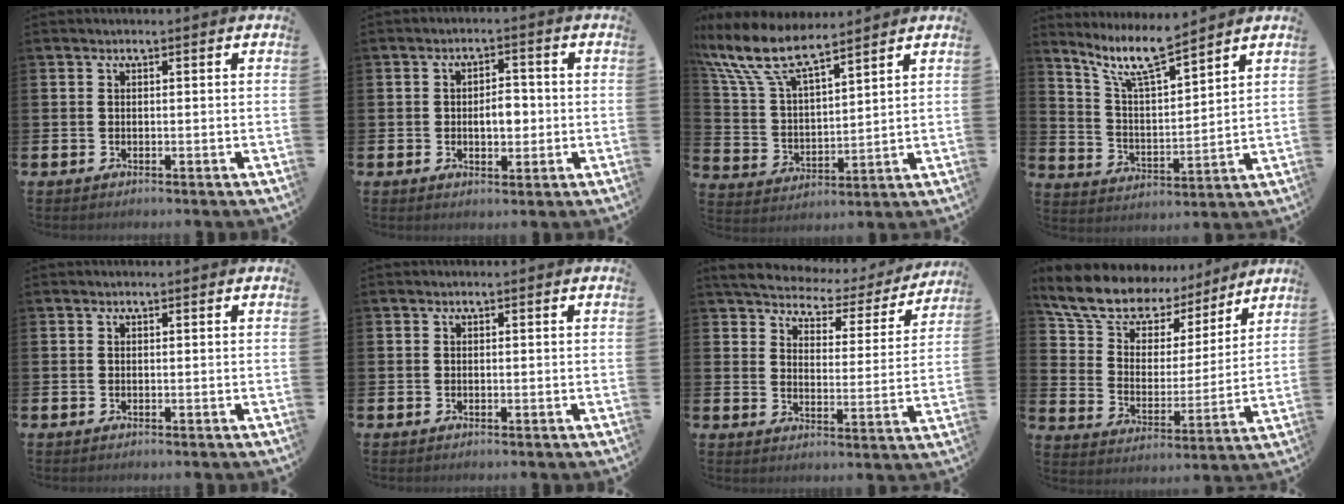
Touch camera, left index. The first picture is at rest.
{"total": 3.4, "force": [-0.4, 2.2, 2.6], "torque": [-0.035, 0.001, -0.014]}
{"total": 10.0, "force": [8.6, 2.6, 4.5], "torque": [-0.128, -0.037, 0.155]}
{"total": 9.4, "force": [8.1, 1.5, 4.6], "torque": [-0.118, -0.033, 0.147]}
{"total": 0.0}
{"total": 0.0}
{"total": 4.8, "force": [4.4, 1.5, 1.2], "torque": [-0.044, -0.036, 0.067]}
{"total": 11.4, "force": [10.0, 4.7, 2.6], "torque": [-0.099, -0.067, 0.179]}